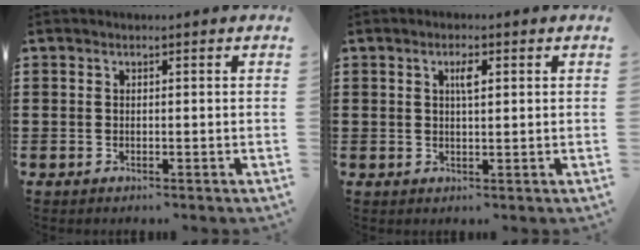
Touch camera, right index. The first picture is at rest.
{"total": 2.5, "force": [0.8, 0.7, 2.3], "torque": [-0.039, 0.003, 0.009]}